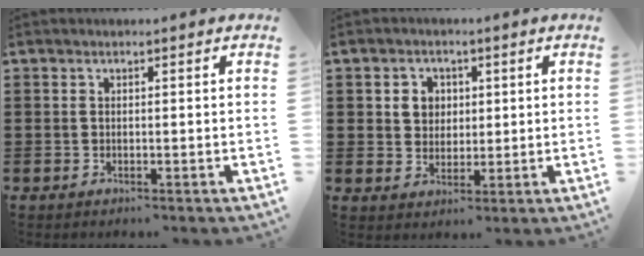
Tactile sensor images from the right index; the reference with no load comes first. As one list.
[{"total": 3.4, "force": [0.9, 2.8, 1.6], "torque": [-0.041, 0.012, 0.015]}]